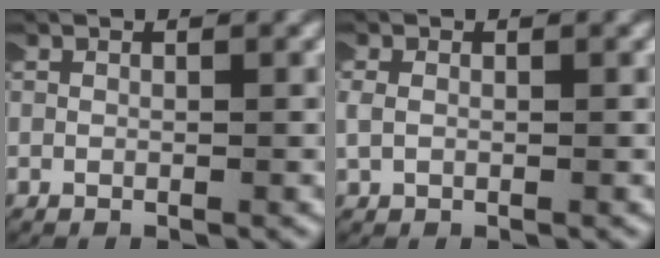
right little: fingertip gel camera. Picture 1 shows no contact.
{"total": 1.5, "force": [0.3, 1.1, 0.9], "torque": [-0.033, -0.001, 0.008]}